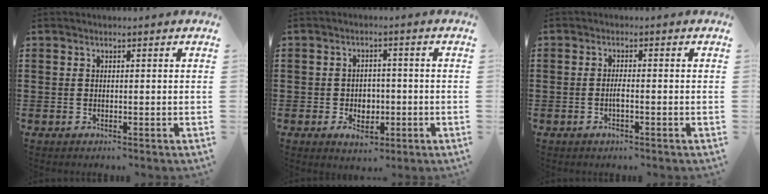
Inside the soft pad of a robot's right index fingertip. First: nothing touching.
{"total": 3.8, "force": [-1.4, 2.8, 2.1], "torque": [-0.027, -0.001, -0.031]}
{"total": 1.9, "force": [-0.7, 0.4, 1.7], "torque": [-0.034, 0.002, -0.014]}